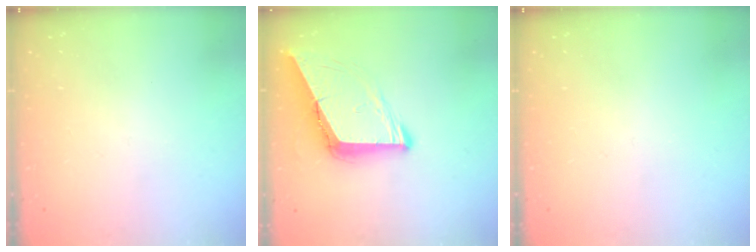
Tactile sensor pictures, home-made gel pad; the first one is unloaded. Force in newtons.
{"total": 9.5, "press": 9.4, "slide": 1.6}
{"total": 0.0}